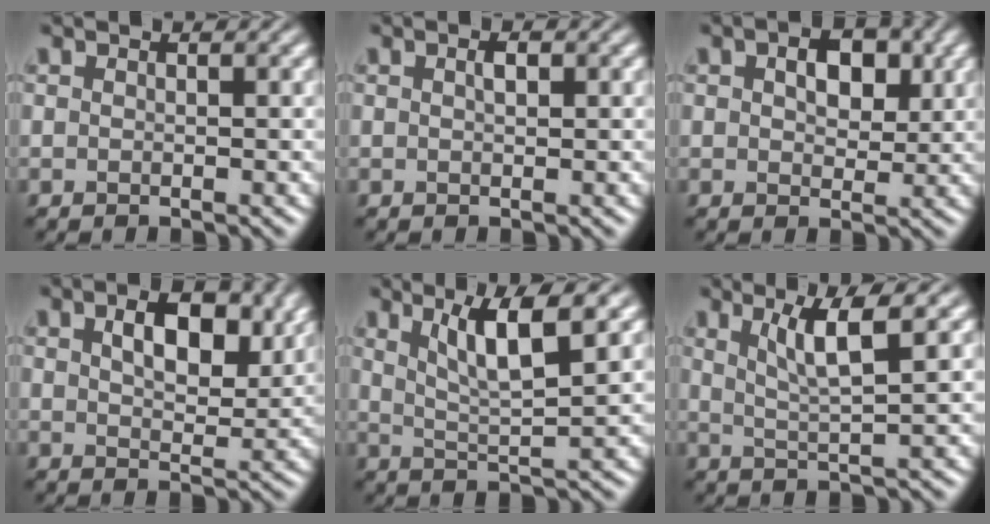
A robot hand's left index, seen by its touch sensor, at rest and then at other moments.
{"total": 1.0, "force": [0.4, 0.4, 0.9], "torque": [-0.016, 0.002, 0.007]}
{"total": 4.0, "force": [1.3, 2.5, 2.9], "torque": [-0.045, 0.003, 0.018]}
{"total": 5.5, "force": [2.3, 2.7, 4.2], "torque": [-0.068, 0.000, 0.036]}
{"total": 5.9, "force": [2.8, 1.2, 5.0], "torque": [-0.081, -0.002, 0.048]}
{"total": 4.5, "force": [2.0, 0.8, 4.0], "torque": [-0.069, -0.002, 0.037]}